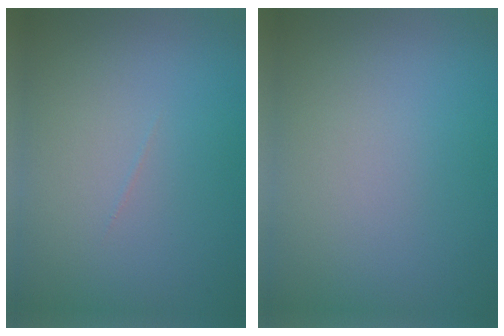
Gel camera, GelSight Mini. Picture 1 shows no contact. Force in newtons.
{"total": 0.0}